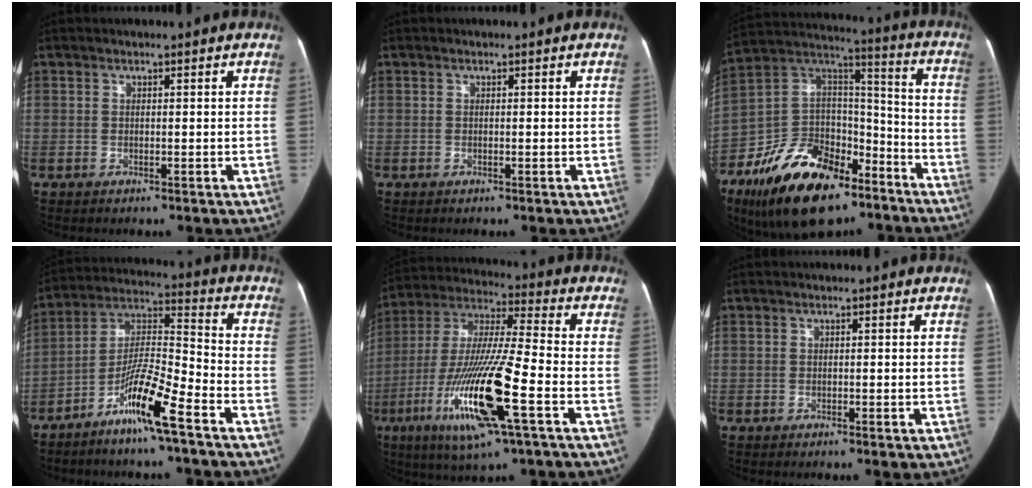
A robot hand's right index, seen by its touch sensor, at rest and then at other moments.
{"total": 0.0}
{"total": 23.6, "force": [-15.5, 11.3, 13.8], "torque": [-0.264, 0.028, -0.262]}
{"total": 11.8, "force": [-7.4, 0.1, 9.3], "torque": [-0.177, -0.006, -0.141]}
{"total": 19.1, "force": [-6.7, 1.1, 17.8], "torque": [-0.376, -0.024, -0.126]}
{"total": 0.9, "force": [-0.6, 0.1, 0.7], "torque": [-0.014, -0.002, -0.006]}